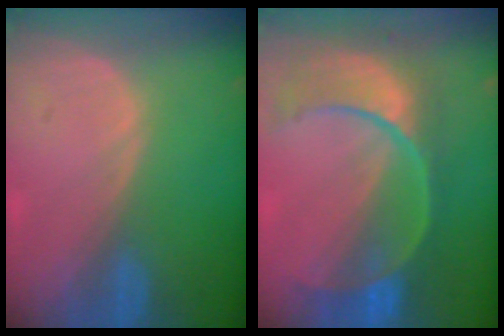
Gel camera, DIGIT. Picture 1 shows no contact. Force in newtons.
{"total": 11.2, "press": 9.4, "slide": 6.1}